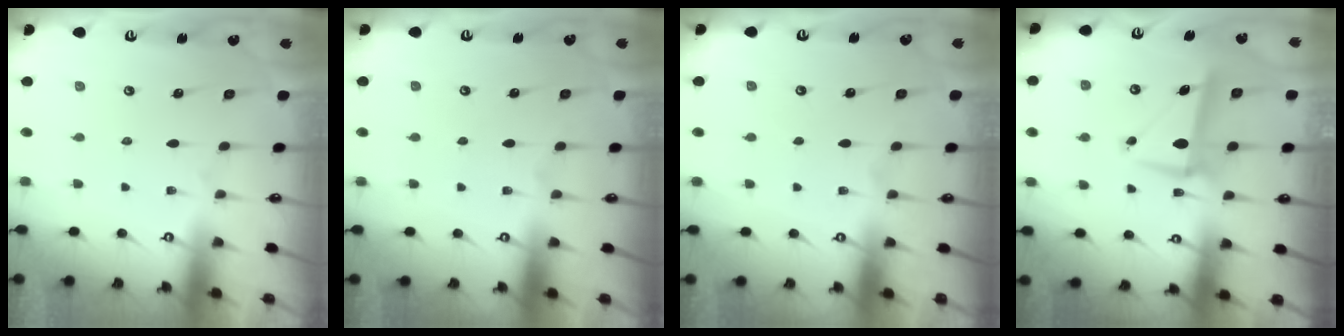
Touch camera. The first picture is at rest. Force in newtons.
{"total": 0.0}
{"total": 0.0}
{"total": 7.2, "press": 7.1, "slide": 1.4}